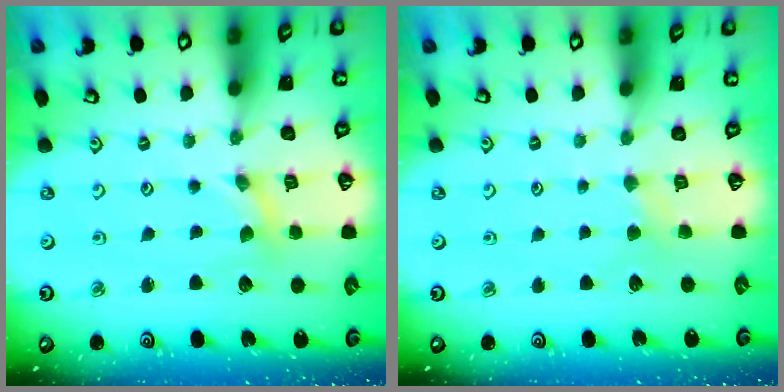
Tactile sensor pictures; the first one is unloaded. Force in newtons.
{"total": 2.2, "press": 2.2, "slide": 0.4}